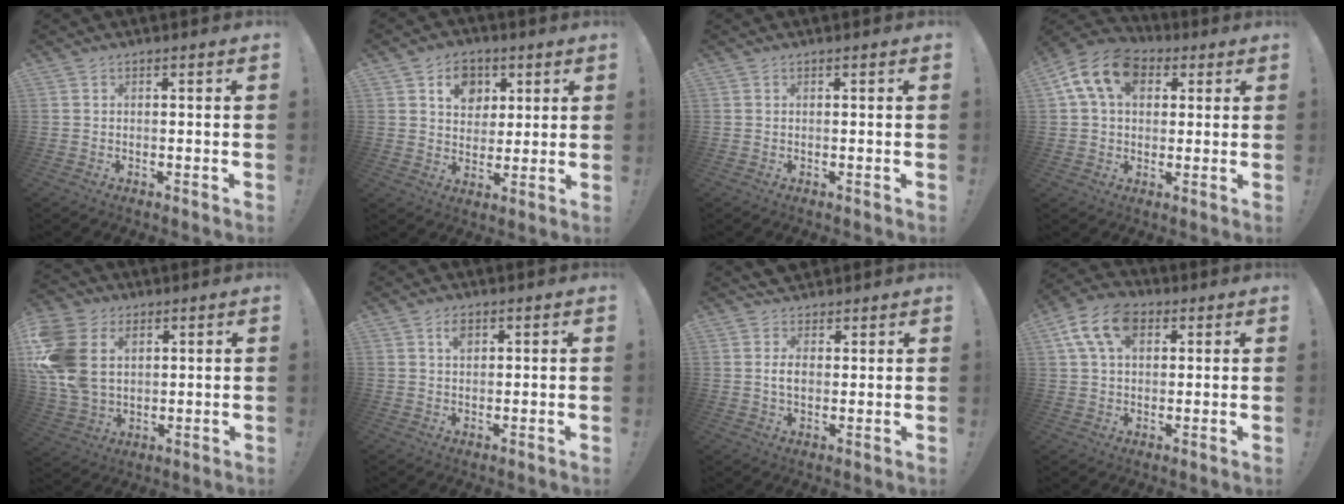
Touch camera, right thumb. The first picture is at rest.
{"total": 10.1, "force": [4.2, 8.3, 4.0], "torque": [-0.056, -0.016, 0.082]}
{"total": 0.0}
{"total": 13.8, "force": [4.9, 9.6, 8.6], "torque": [-0.155, -0.004, 0.094]}
{"total": 16.7, "force": [4.5, 12.8, 9.8], "torque": [-0.203, -0.017, 0.090]}
{"total": 2.9, "force": [1.3, 1.7, 2.0], "torque": [-0.028, -0.003, 0.020]}
{"total": 5.3, "force": [2.3, 3.8, 2.8], "torque": [-0.036, -0.013, 0.042]}
{"total": 12.3, "force": [5.1, 7.9, 7.9], "torque": [-0.147, -0.002, 0.098]}